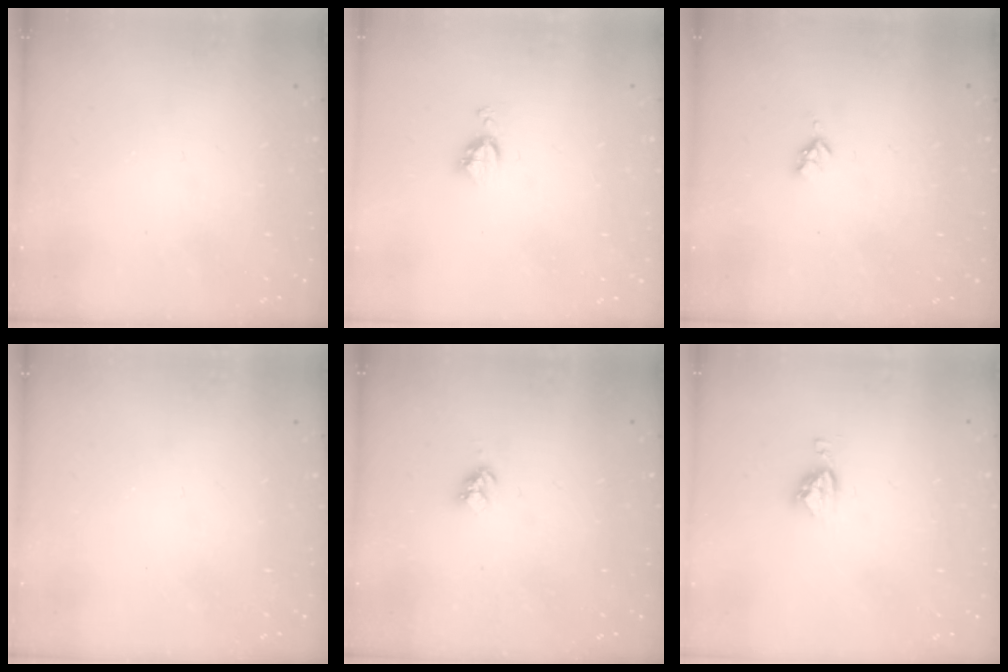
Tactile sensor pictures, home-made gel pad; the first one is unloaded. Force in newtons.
{"total": 5.0, "press": 4.9, "slide": 0.7}
{"total": 2.7, "press": 2.6, "slide": 0.5}
{"total": 0.0}
{"total": 3.9, "press": 3.9, "slide": 0.4}
{"total": 5.3, "press": 5.3, "slide": 0.1}